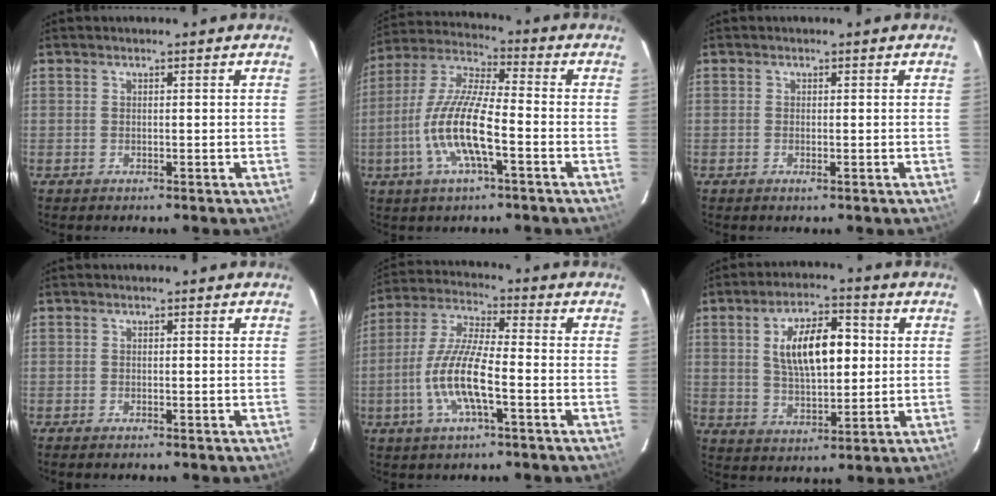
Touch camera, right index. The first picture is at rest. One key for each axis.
{"total": 14.0, "fx": -4.5, "fy": 3.0, "fz": 12.9, "tx": -0.267, "ty": -0.002, "tz": -0.091}
{"total": 0.9, "fx": -0.3, "fy": 0.1, "fz": 0.9, "tx": -0.016, "ty": 0.000, "tz": -0.005}
{"total": 0.9, "fx": -0.8, "fy": 0.1, "fz": 0.4, "tx": -0.010, "ty": -0.002, "tz": -0.015}
{"total": 12.0, "fx": -3.8, "fy": 2.4, "fz": 11.2, "tx": -0.235, "ty": -0.001, "tz": -0.073}
{"total": 12.2, "fx": 2.3, "fy": 5.4, "fz": 10.7, "tx": -0.184, "ty": 0.014, "tz": 0.045}